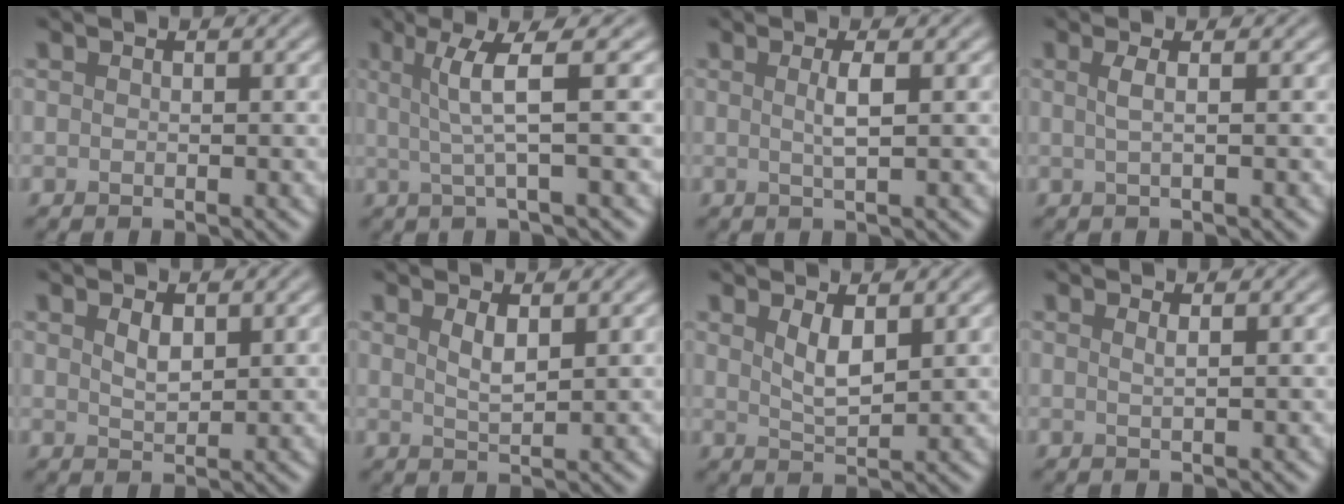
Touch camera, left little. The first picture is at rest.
{"total": 4.2, "force": [0.8, 0.5, 4.1], "torque": [-0.075, 0.004, 0.017]}
{"total": 1.9, "force": [0.3, 0.4, 1.9], "torque": [-0.034, 0.002, 0.001]}
{"total": 1.7, "force": [0.3, 0.6, 1.6], "torque": [-0.026, 0.002, 0.000]}
{"total": 1.6, "force": [0.9, 0.7, 1.1], "torque": [-0.023, -0.001, 0.021]}
{"total": 1.8, "force": [1.1, 0.5, 1.4], "torque": [-0.028, -0.002, 0.022]}
{"total": 2.5, "force": [1.3, 0.8, 2.0], "torque": [-0.040, -0.005, 0.028]}
{"total": 1.0, "force": [0.5, 0.4, 0.8], "torque": [-0.004, -0.001, 0.003]}